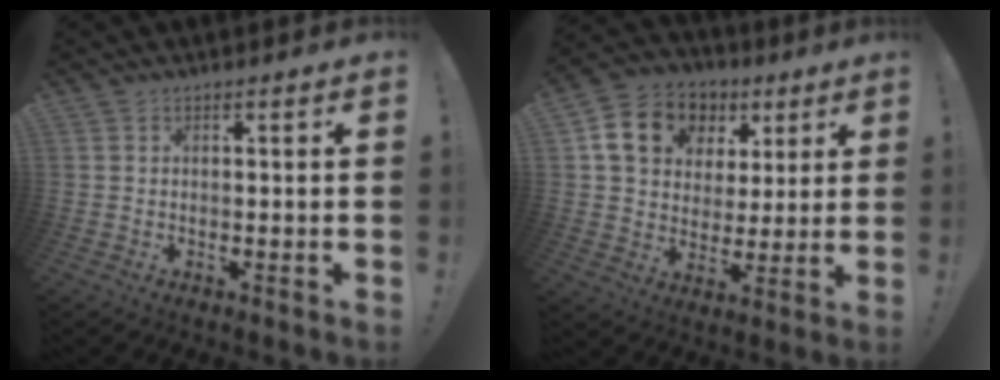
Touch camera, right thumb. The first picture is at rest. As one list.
[{"total": 15.1, "force": [6.5, 11.7, 7.0], "torque": [-0.101, -0.020, 0.131]}]